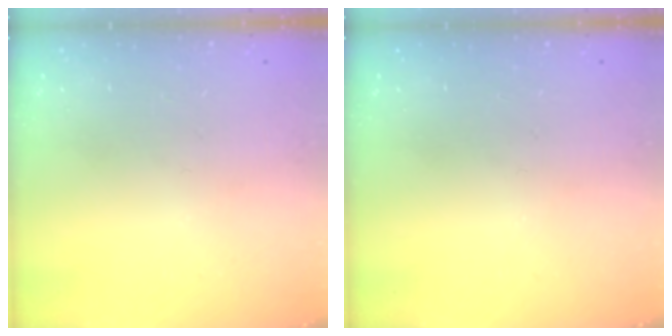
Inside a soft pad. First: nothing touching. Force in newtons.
{"total": 0.0}